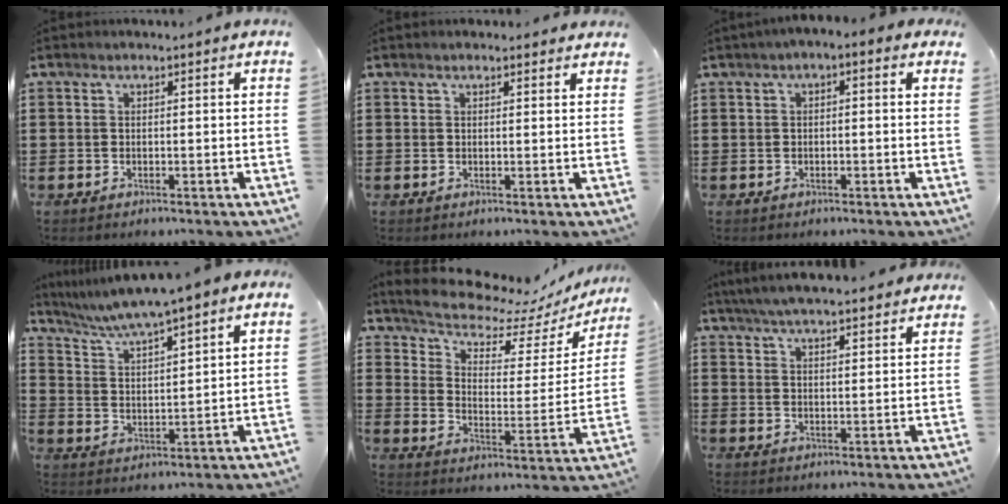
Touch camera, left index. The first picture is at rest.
{"total": 1.0, "force": [0.9, 0.3, 0.3], "torque": [-0.007, 0.002, 0.018]}
{"total": 1.4, "force": [-0.5, 0.5, 1.2], "torque": [-0.023, 0.002, -0.013]}
{"total": 5.4, "force": [4.8, -0.4, 2.6], "torque": [-0.070, -0.026, 0.078]}
{"total": 8.0, "force": [7.5, 1.9, 2.1], "torque": [-0.065, -0.062, 0.127]}
{"total": 5.4, "force": [5.2, -0.1, 1.5], "torque": [-0.046, -0.019, 0.094]}